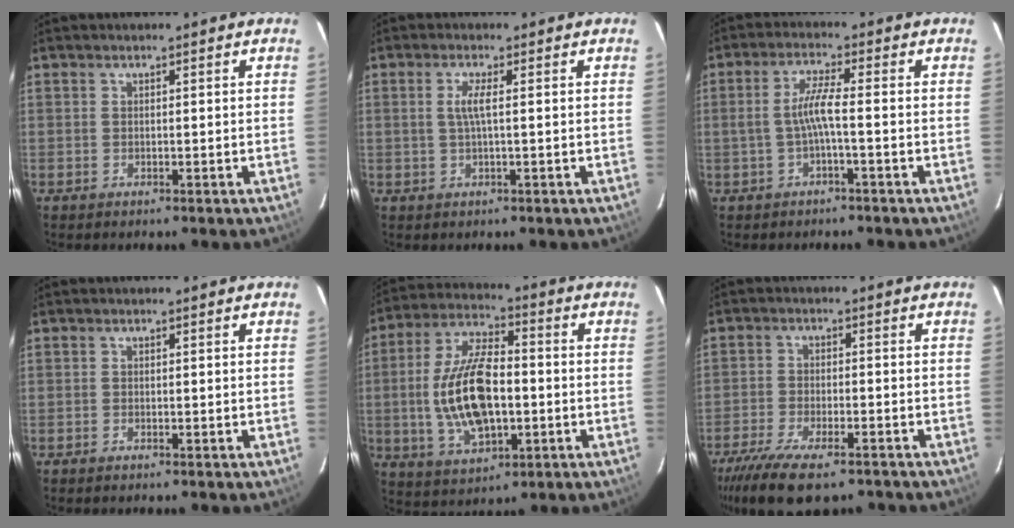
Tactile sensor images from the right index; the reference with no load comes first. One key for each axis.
{"total": 2.6, "fx": 0.2, "fy": -0.1, "fz": 2.6, "tx": -0.051, "ty": 0.001, "tz": 0.003}
{"total": 4.6, "fx": -1.3, "fy": -0.1, "fz": 4.5, "tx": -0.095, "ty": 0.005, "tz": -0.022}
{"total": 0.0}
{"total": 16.4, "fx": -1.9, "fy": 7.9, "fz": 14.2, "tx": -0.289, "ty": 0.003, "tz": -0.026}
{"total": 13.6, "fx": -10.1, "fy": 4.5, "fz": 7.9, "tx": -0.178, "ty": -0.039, "tz": -0.175}